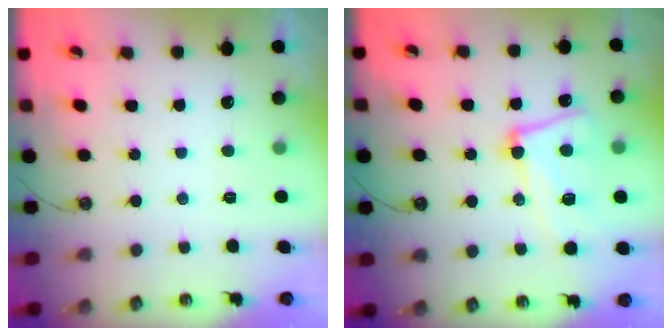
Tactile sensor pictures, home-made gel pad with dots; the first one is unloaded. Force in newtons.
{"total": 12.6, "press": 12.5, "slide": 1.7}